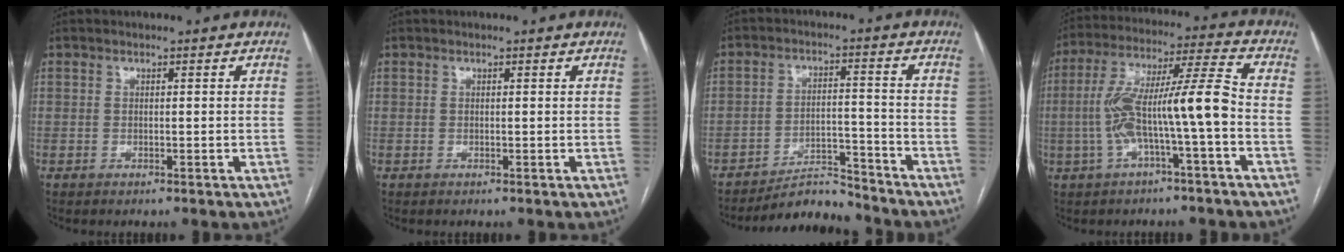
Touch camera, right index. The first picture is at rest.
{"total": 0.0}
{"total": 6.5, "force": [-6.4, 1.0, 0.1], "torque": [-0.002, 0.014, -0.104]}
{"total": 12.3, "force": [-2.4, 0.5, 12.1], "torque": [-0.234, 0.035, -0.043]}